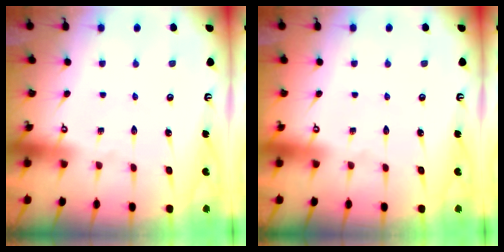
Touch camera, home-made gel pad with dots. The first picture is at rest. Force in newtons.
{"total": 0.0}